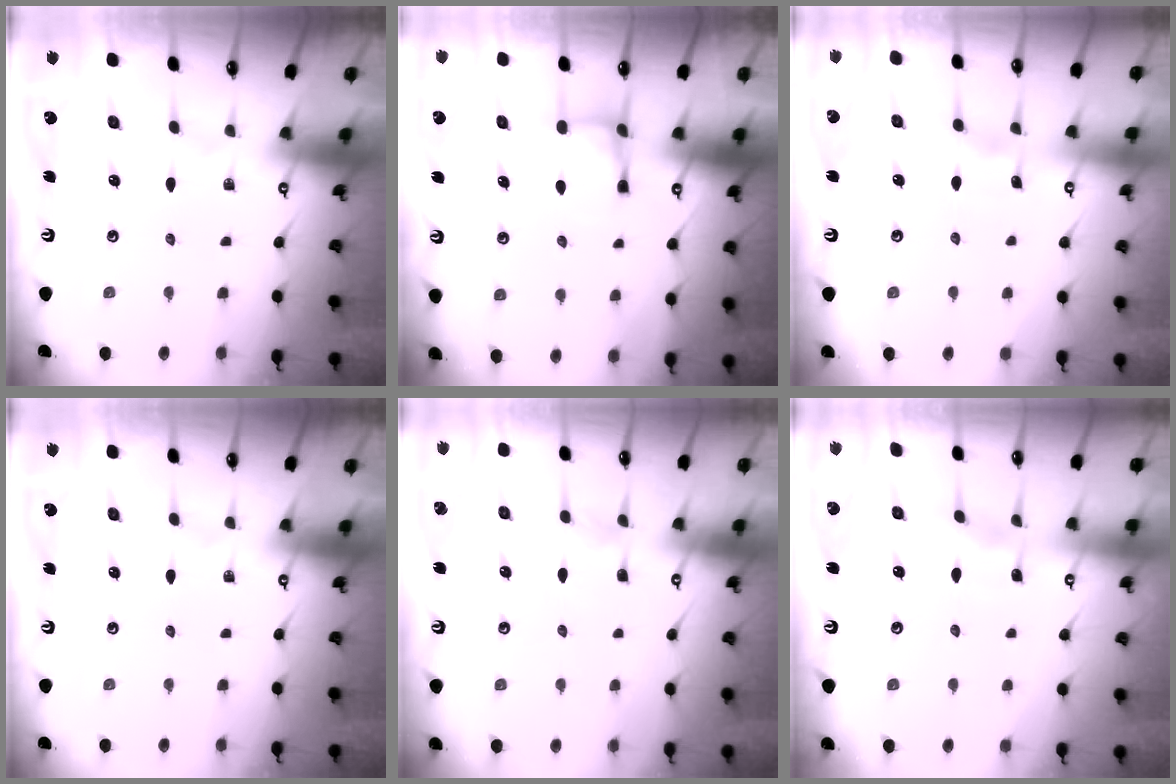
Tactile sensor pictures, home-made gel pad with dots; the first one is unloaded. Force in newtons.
{"total": 4.4, "press": 4.4, "slide": 0.7}
{"total": 3.4, "press": 3.4, "slide": 0.5}
{"total": 0.0}
{"total": 4.7, "press": 4.6, "slide": 0.6}
{"total": 3.5, "press": 3.5, "slide": 0.4}